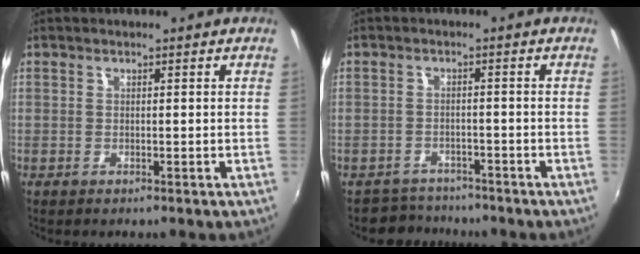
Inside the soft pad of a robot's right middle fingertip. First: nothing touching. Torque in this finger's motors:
{"motor_torque": [-0.18, -0.09, -0.11, -0.04]}